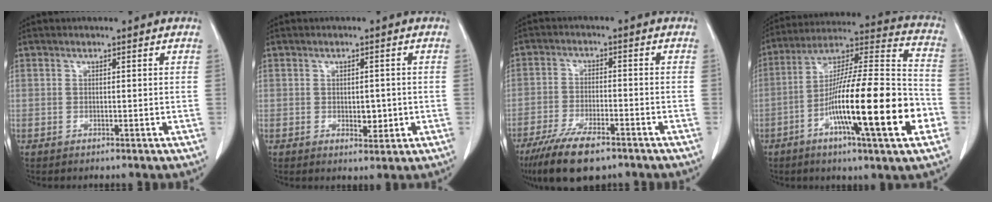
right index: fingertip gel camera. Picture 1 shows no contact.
{"total": 3.0, "force": [-0.5, 1.7, 2.5], "torque": [-0.032, 0.000, 0.000]}
{"total": 10.2, "force": [-7.3, 3.1, 6.5], "torque": [-0.114, -0.016, -0.123]}
{"total": 23.1, "force": [-7.7, 1.7, 21.7], "torque": [-0.340, -0.012, -0.131]}